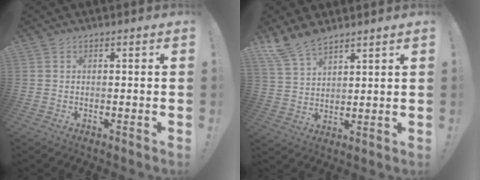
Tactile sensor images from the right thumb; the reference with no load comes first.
{"total": 9.1, "force": [7.8, 3.5, 3.1], "torque": [-0.071, -0.044, 0.155]}